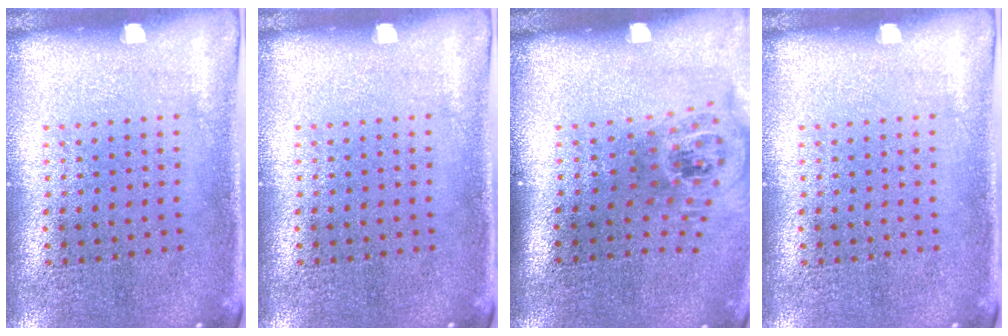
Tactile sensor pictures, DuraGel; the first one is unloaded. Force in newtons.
{"total": 0.0}
{"total": 1.6, "press": 1.2, "slide": 1.0}
{"total": 0.0}